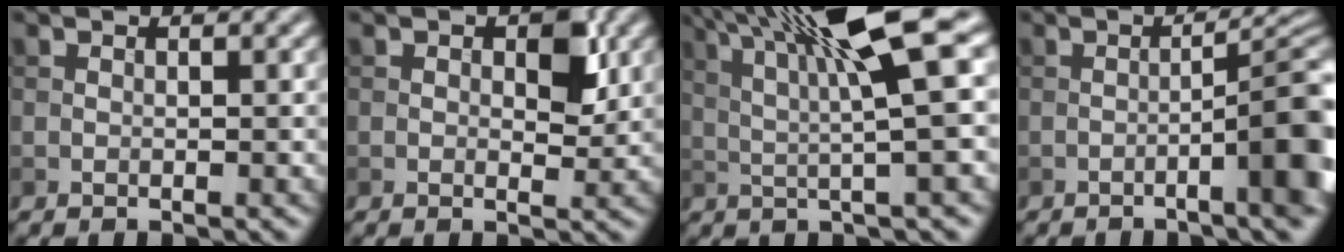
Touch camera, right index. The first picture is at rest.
{"total": 2.6, "force": [0.7, 1.4, 2.1], "torque": [-0.023, -0.006, 0.010]}
{"total": 10.4, "force": [4.2, 1.5, 9.3], "torque": [-0.144, 0.018, 0.073]}
{"total": 9.5, "force": [-2.5, 2.1, 8.9], "torque": [-0.103, 0.004, -0.034]}